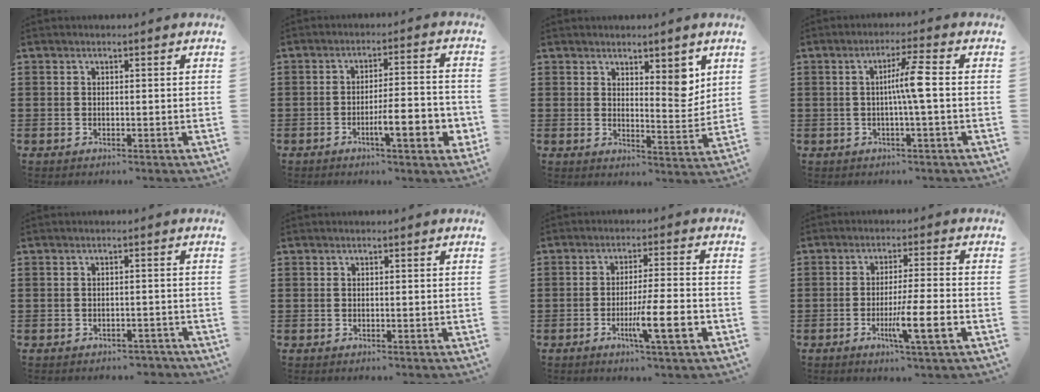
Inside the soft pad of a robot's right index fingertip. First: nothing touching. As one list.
[{"total": 7.8, "force": [-2.9, 1.6, 7.0], "torque": [-0.103, -0.005, -0.049]}, {"total": 5.4, "force": [3.7, 2.3, 3.3], "torque": [-0.048, -0.015, 0.063]}, {"total": 5.1, "force": [-0.3, -0.3, 5.1], "torque": [-0.095, -0.004, -0.011]}, {"total": 1.9, "force": [-1.9, 0.4, 0.2], "torque": [-0.012, -0.002, -0.040]}, {"total": 0.0}, {"total": 9.1, "force": [-3.3, 0.8, 8.4], "torque": [-0.139, -0.007, -0.054]}, {"total": 7.4, "force": [-2.7, 0.1, 6.9], "torque": [-0.117, -0.013, -0.047]}]